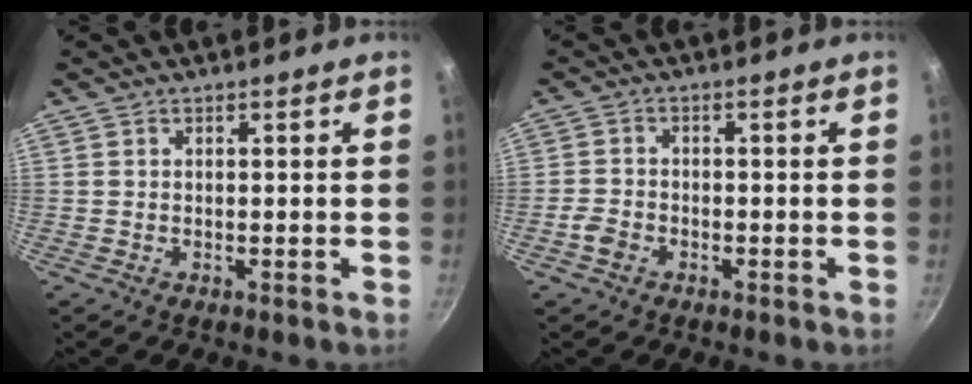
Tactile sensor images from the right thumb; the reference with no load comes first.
{"total": 3.1, "force": [-1.7, 2.2, 1.4], "torque": [-0.031, 0.018, -0.036]}